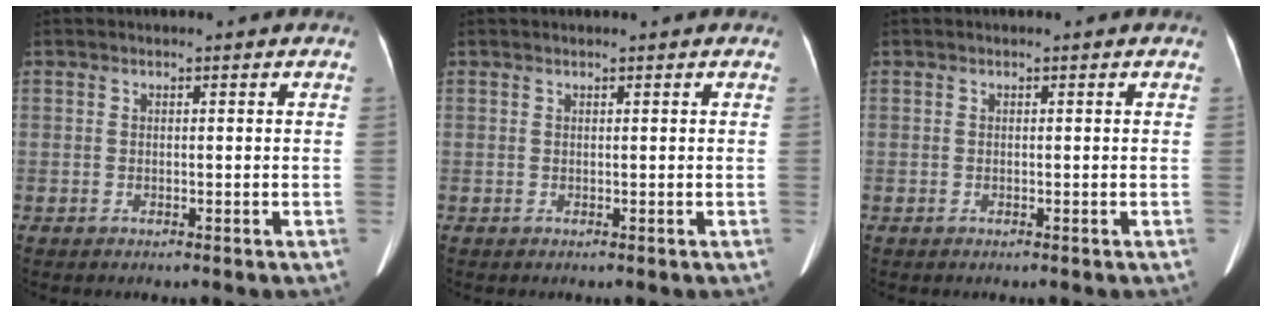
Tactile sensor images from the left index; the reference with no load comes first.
{"total": 0.7, "force": [0.6, 0.0, 0.4], "torque": [-0.004, 0.009, 0.011]}
{"total": 0.0}